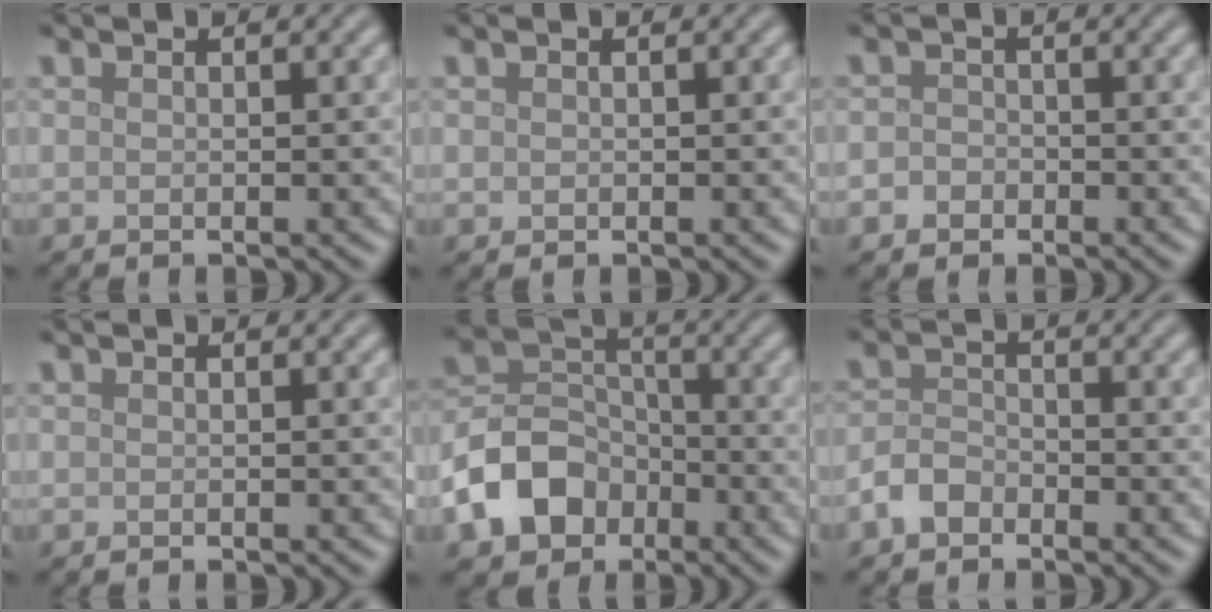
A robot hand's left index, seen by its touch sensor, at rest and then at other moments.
{"total": 0.0}
{"total": 1.2, "force": [-0.6, 1.0, 0.3], "torque": [0.002, 0.001, -0.015]}
{"total": 0.0}
{"total": 7.1, "force": [-3.5, 5.2, 3.3], "torque": [-0.061, 0.000, -0.077]}
{"total": 2.3, "force": [-1.6, 1.3, 1.0], "torque": [-0.017, 0.006, -0.038]}